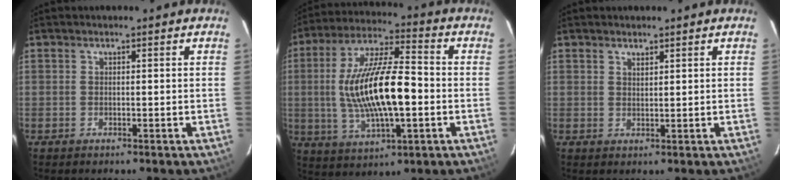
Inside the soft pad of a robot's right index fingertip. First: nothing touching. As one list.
[{"total": 18.3, "force": [-1.5, 6.1, 17.2], "torque": [-0.331, 0.003, -0.020]}, {"total": 1.4, "force": [1.1, 0.6, 0.5], "torque": [-0.005, -0.002, 0.021]}]